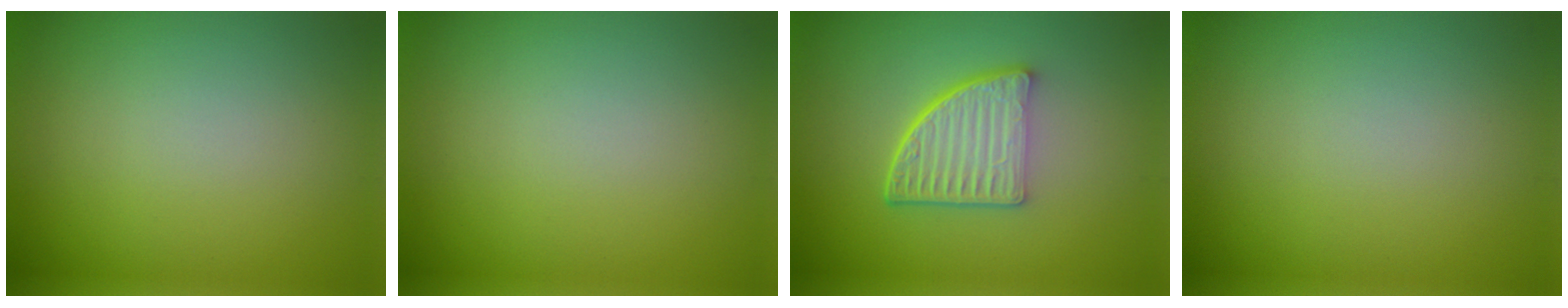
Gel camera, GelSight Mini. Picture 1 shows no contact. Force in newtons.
{"total": 0.0}
{"total": 5.5, "press": 3.9, "slide": 3.9}
{"total": 0.0}